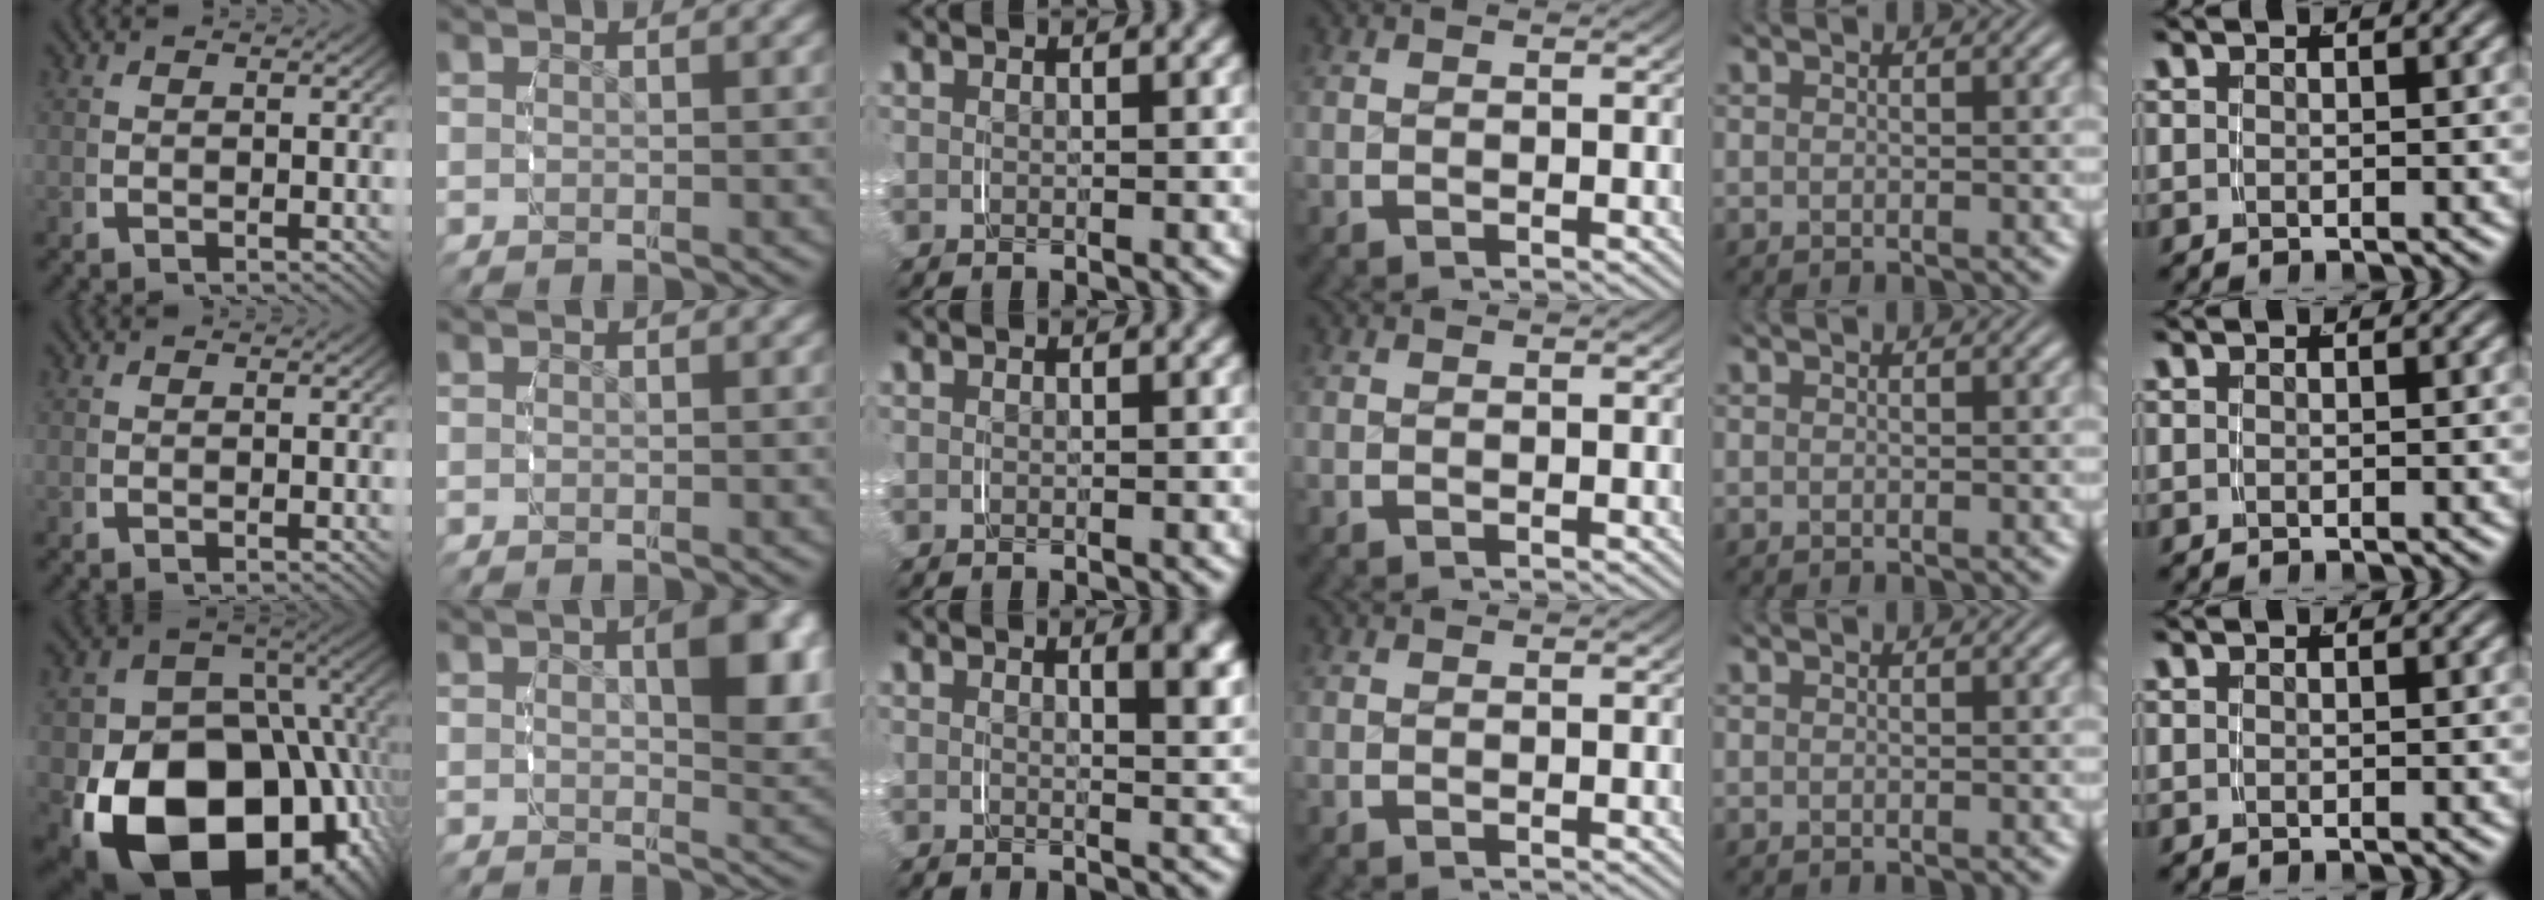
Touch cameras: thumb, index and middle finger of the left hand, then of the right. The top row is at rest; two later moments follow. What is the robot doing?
{"motion": "grasp_and_lifting", "object": "glasses case"}